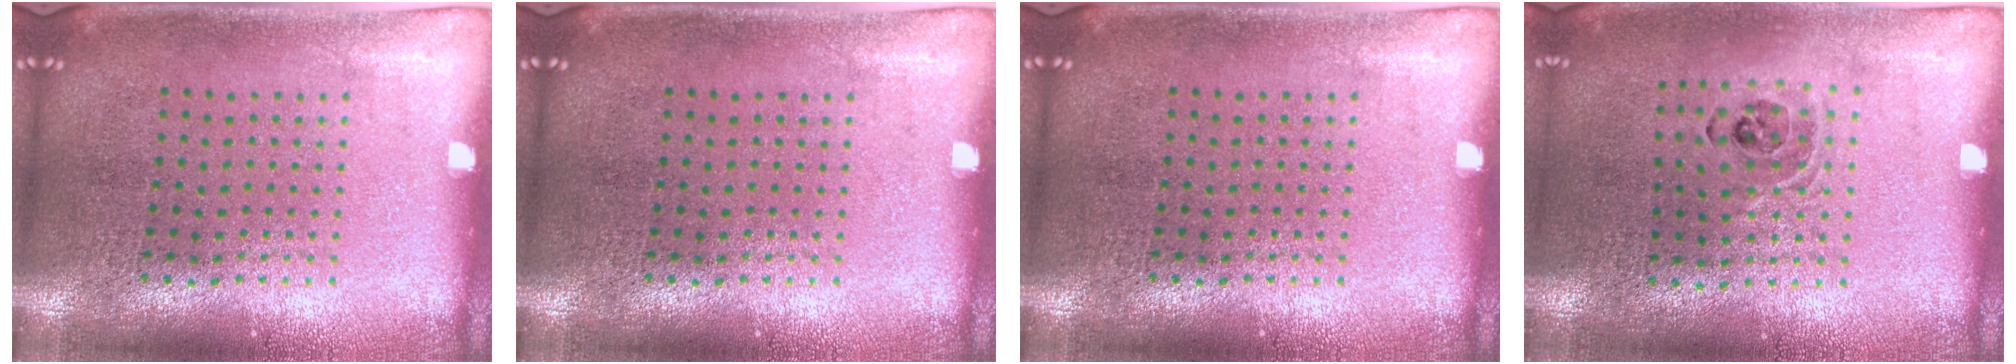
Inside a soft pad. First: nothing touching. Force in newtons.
{"total": 0.0}
{"total": 0.0}
{"total": 1.0, "press": 1.0, "slide": 0.1}